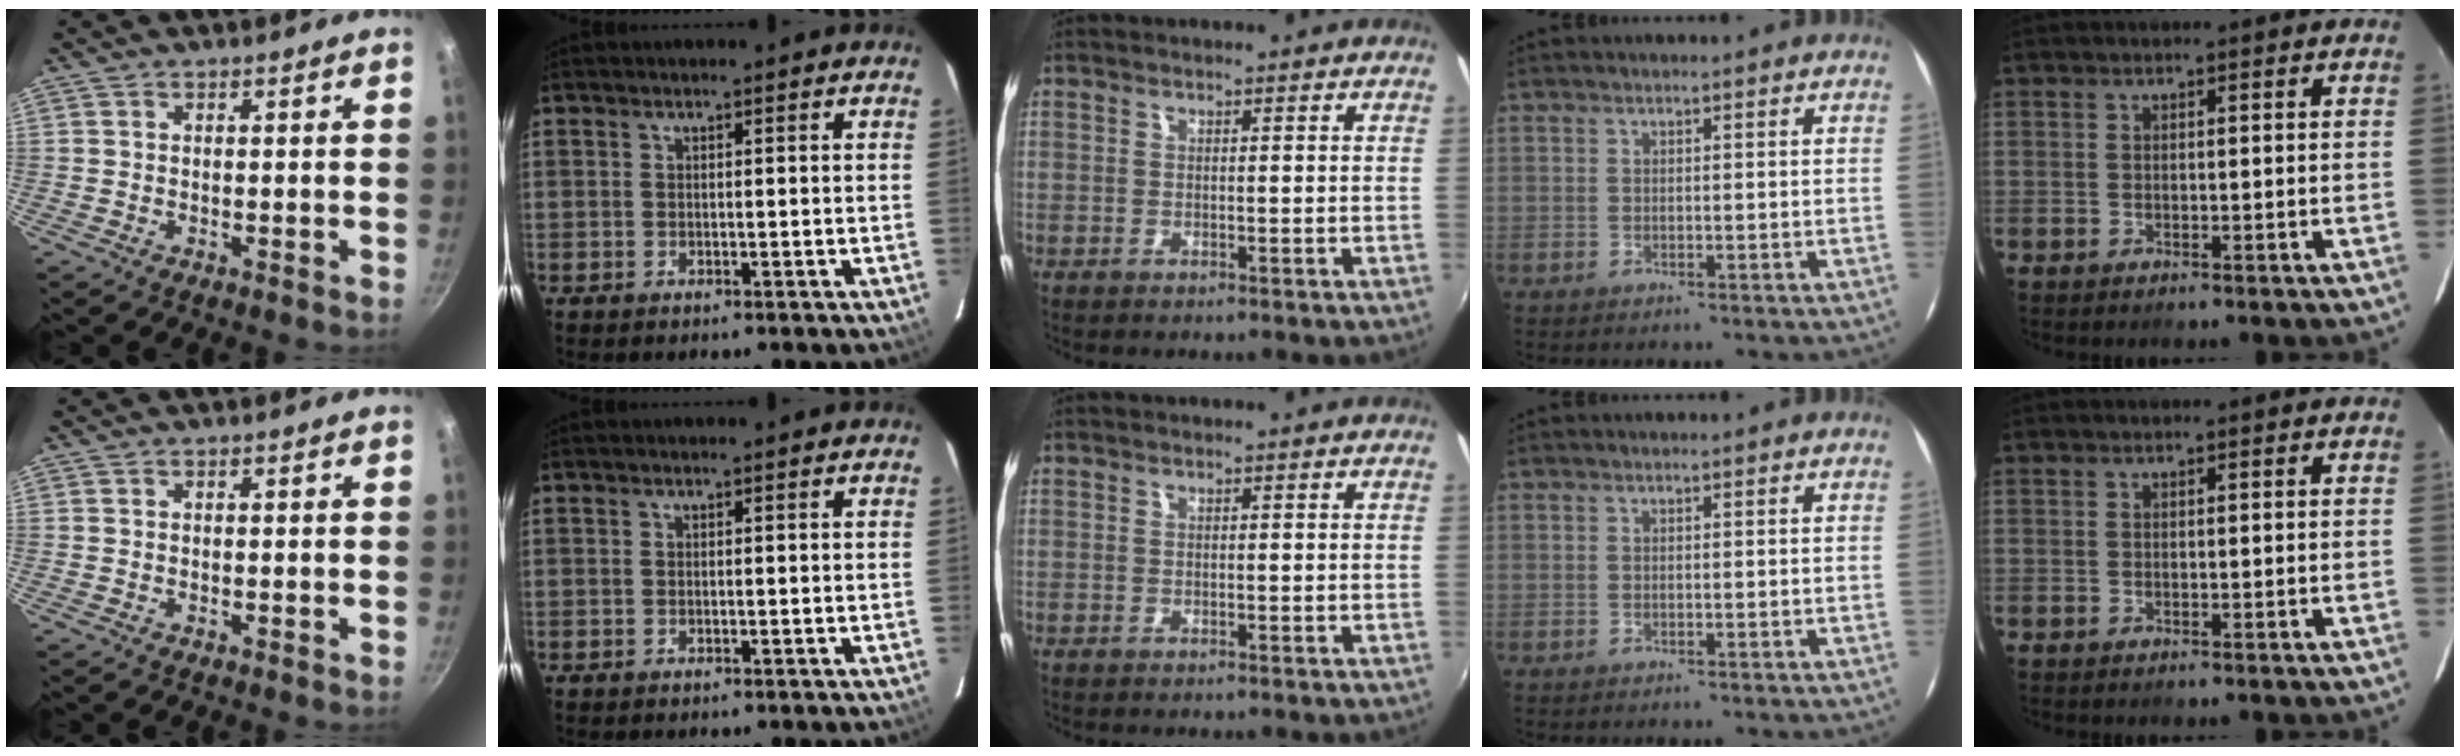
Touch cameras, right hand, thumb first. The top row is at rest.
{}